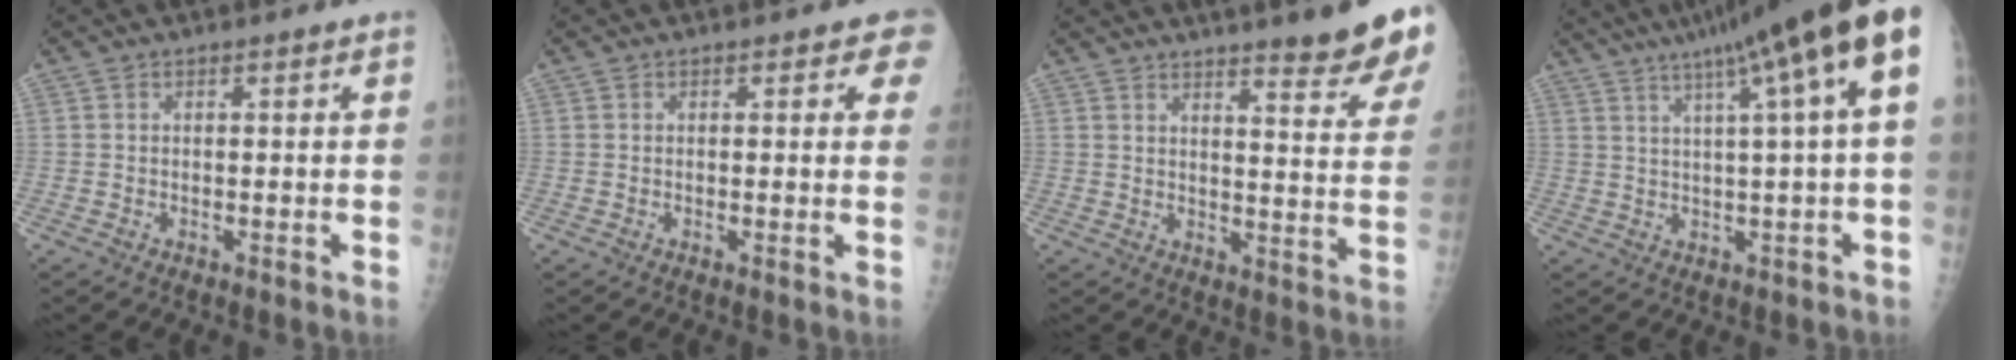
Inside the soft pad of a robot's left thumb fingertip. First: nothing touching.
{"total": 3.0, "force": [1.7, 1.5, 1.9], "torque": [0.006, -0.003, 0.008]}
{"total": 15.6, "force": [11.9, 1.8, 9.9], "torque": [-0.097, -0.070, 0.145]}
{"total": 16.3, "force": [7.4, 0.8, 14.5], "torque": [-0.216, 0.025, 0.107]}